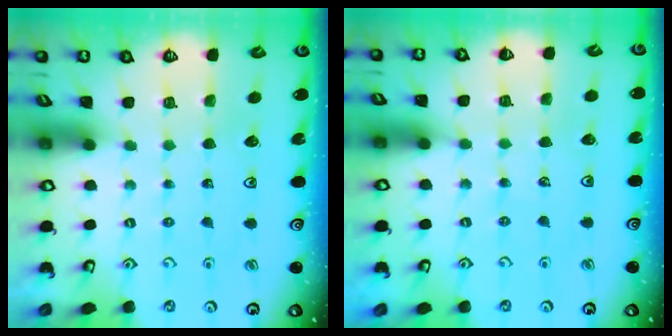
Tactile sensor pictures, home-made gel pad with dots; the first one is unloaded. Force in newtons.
{"total": 5.0, "press": 4.8, "slide": 1.3}